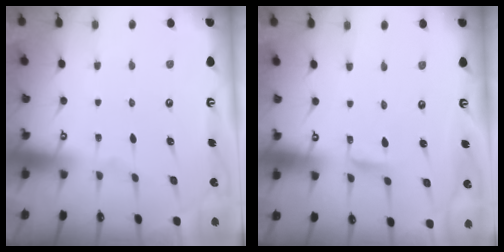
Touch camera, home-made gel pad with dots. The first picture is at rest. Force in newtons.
{"total": 3.0, "press": 3.0, "slide": 0.3}